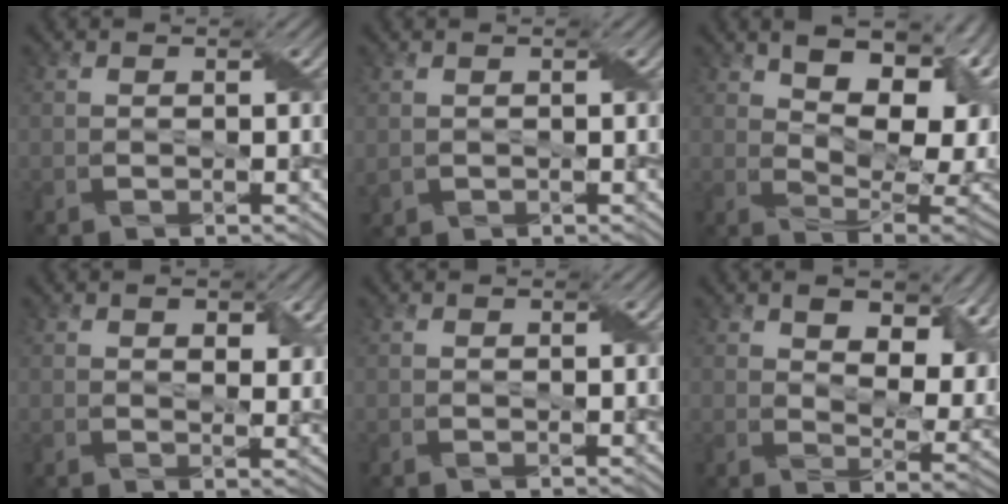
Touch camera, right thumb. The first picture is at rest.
{"total": 1.0, "force": [0.3, 0.8, 0.5], "torque": [-0.018, 0.000, 0.010]}
{"total": 17.3, "force": [6.8, 8.0, 13.8], "torque": [-0.206, 0.034, 0.110]}
{"total": 3.6, "force": [1.9, 1.8, 2.5], "torque": [-0.043, -0.004, 0.033]}
{"total": 0.0}
{"total": 11.3, "force": [5.2, 5.8, 8.2], "torque": [-0.135, -0.007, 0.086]}